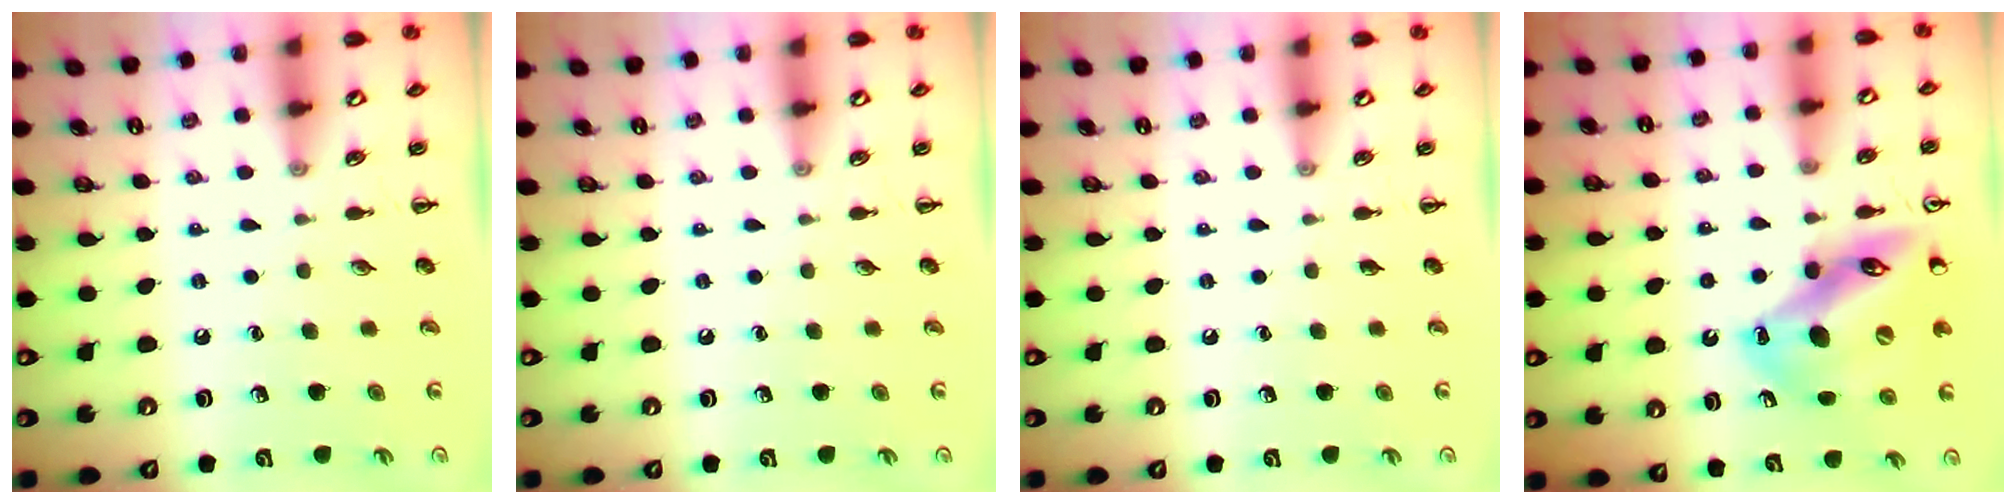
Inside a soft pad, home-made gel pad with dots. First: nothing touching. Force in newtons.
{"total": 0.0}
{"total": 0.0}
{"total": 16.9, "press": 16.3, "slide": 4.5}